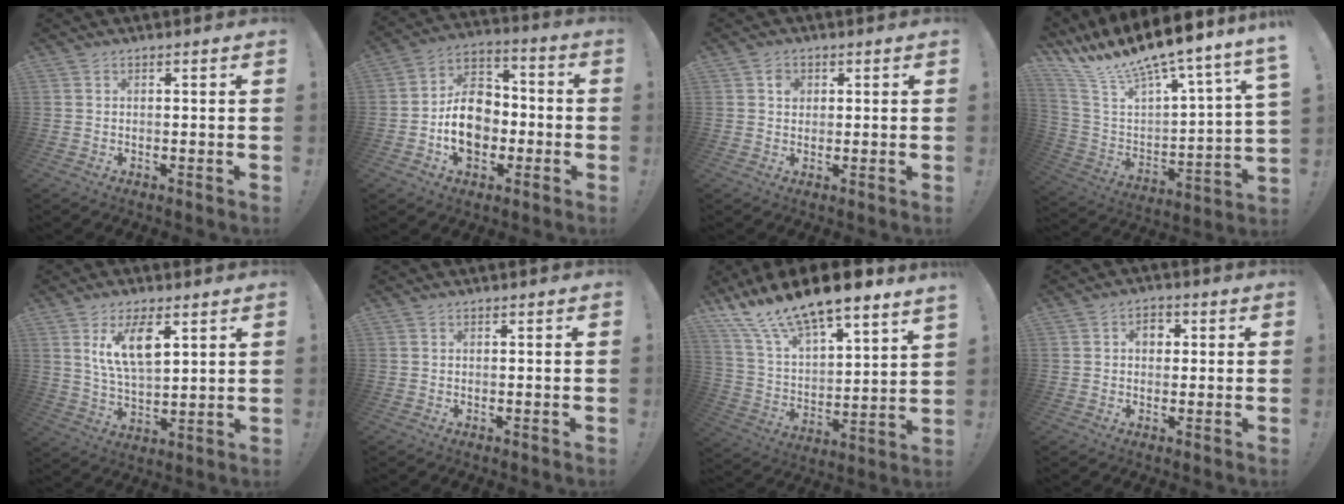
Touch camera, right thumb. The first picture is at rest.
{"total": 14.8, "force": [-3.0, 11.2, 9.2], "torque": [-0.161, 0.023, -0.050]}
{"total": 2.8, "force": [0.8, 2.3, 1.3], "torque": [-0.009, -0.001, 0.010]}
{"total": 13.2, "force": [9.6, 2.4, 8.6], "torque": [-0.149, -0.083, 0.153]}
{"total": 11.9, "force": [5.8, 5.7, 8.7], "torque": [-0.143, -0.017, 0.104]}
{"total": 0.0}
{"total": 13.9, "force": [11.7, 3.0, 6.8], "torque": [-0.150, -0.094, 0.208]}
{"total": 4.2, "force": [1.0, 3.3, 2.5], "torque": [-0.033, 0.001, 0.015]}